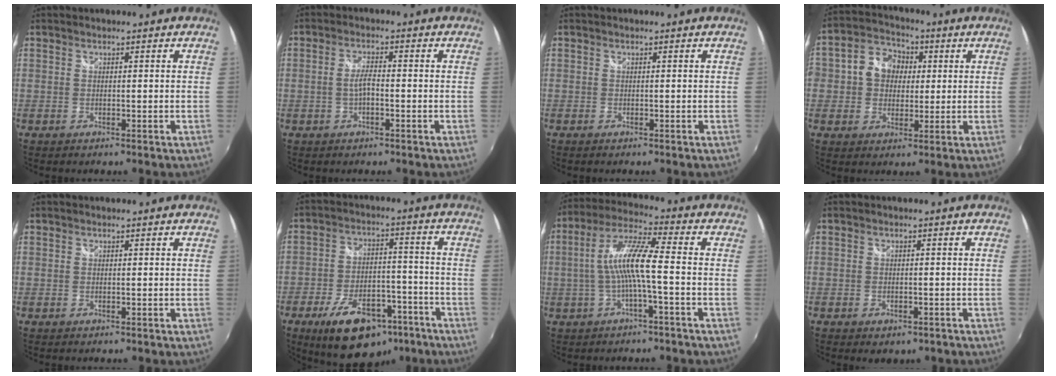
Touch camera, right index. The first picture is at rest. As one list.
[{"total": 2.8, "force": [-0.8, 0.8, 2.6], "torque": [-0.053, 0.004, -0.015]}, {"total": 0.0}, {"total": 9.1, "force": [1.0, 8.0, 4.3], "torque": [-0.096, 0.033, 0.013]}, {"total": 0.0}, {"total": 17.7, "force": [-11.0, 8.9, 10.7], "torque": [-0.194, 0.007, -0.156]}, {"total": 9.5, "force": [-1.5, 0.7, 9.4], "torque": [-0.194, 0.013, -0.025]}, {"total": 2.9, "force": [-1.7, 1.9, 1.5], "torque": [-0.030, -0.009, -0.018]}]